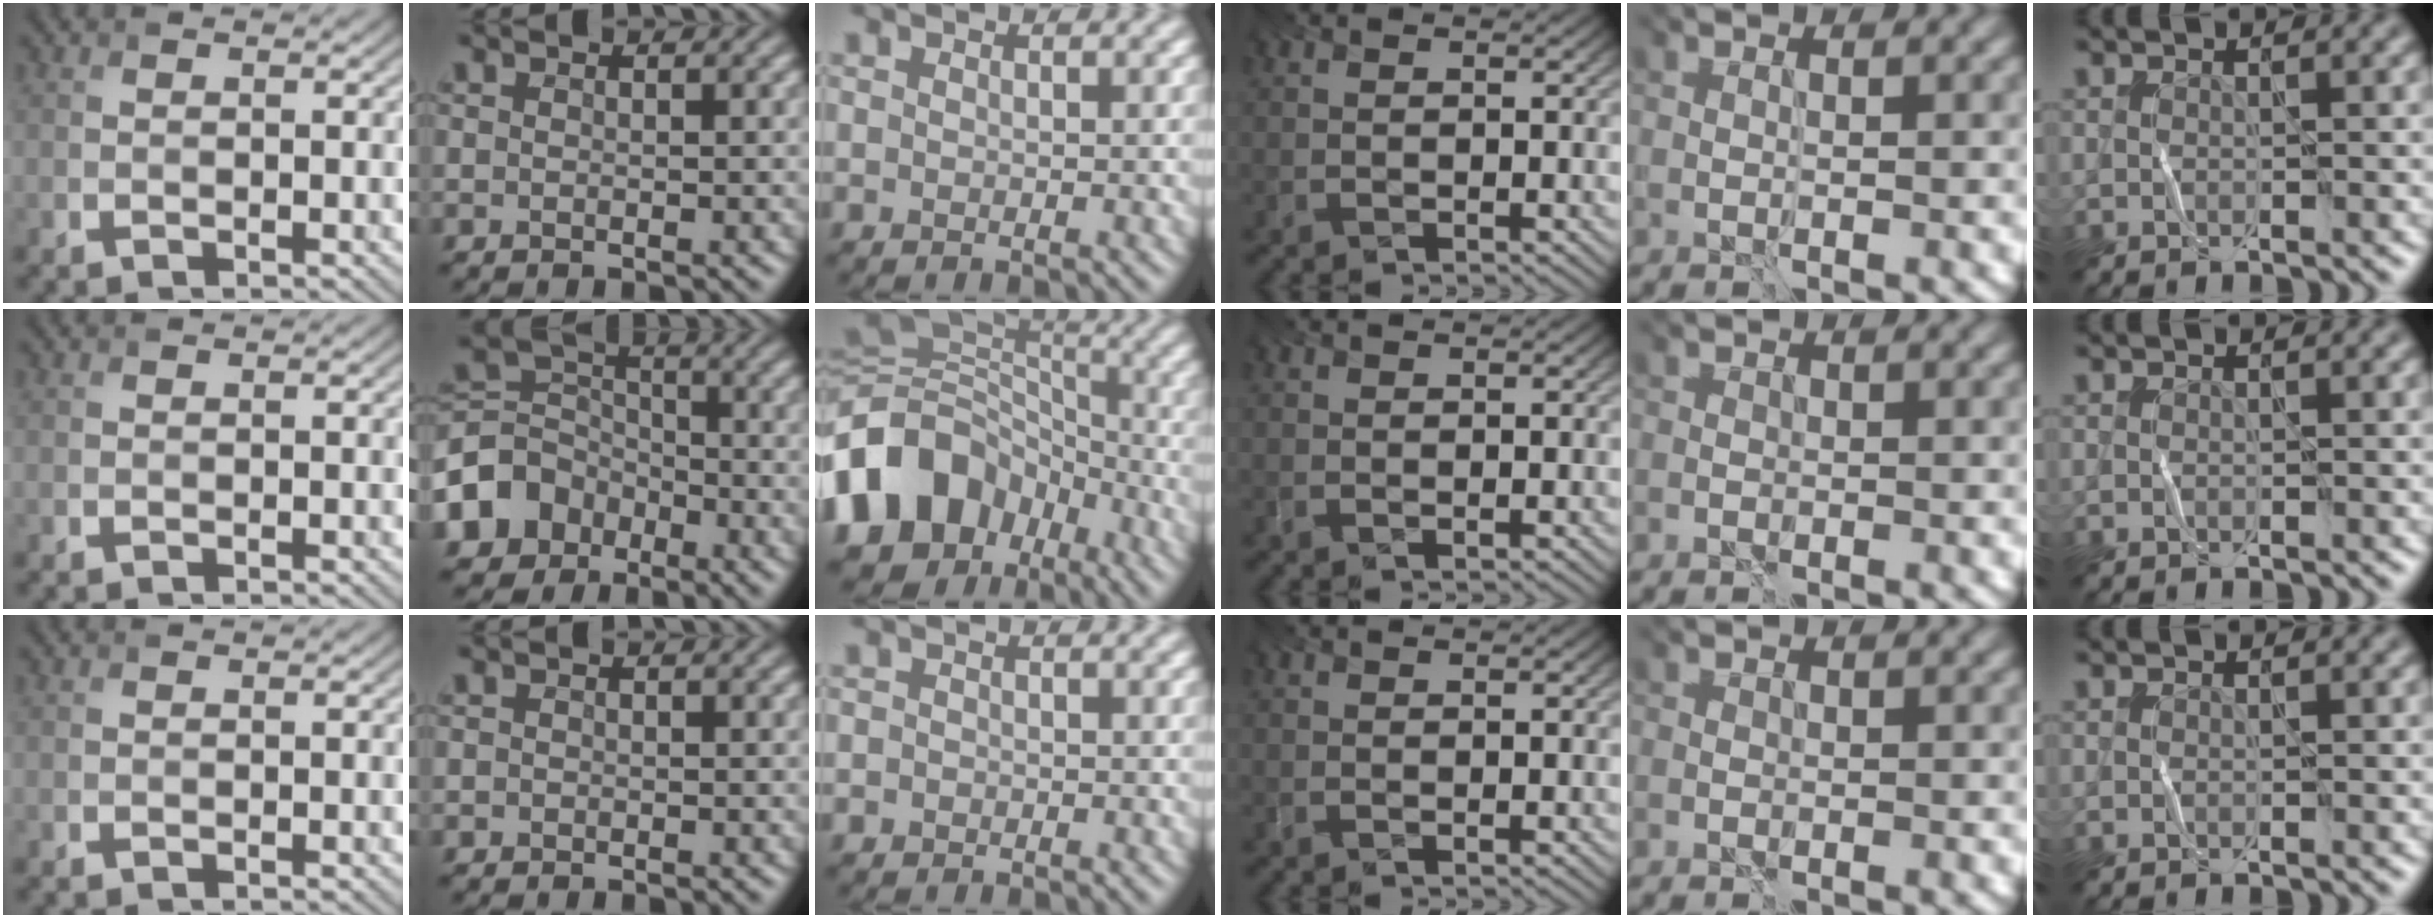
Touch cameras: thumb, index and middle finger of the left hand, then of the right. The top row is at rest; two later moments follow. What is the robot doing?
{"motion": "fold", "object": "bandana"}